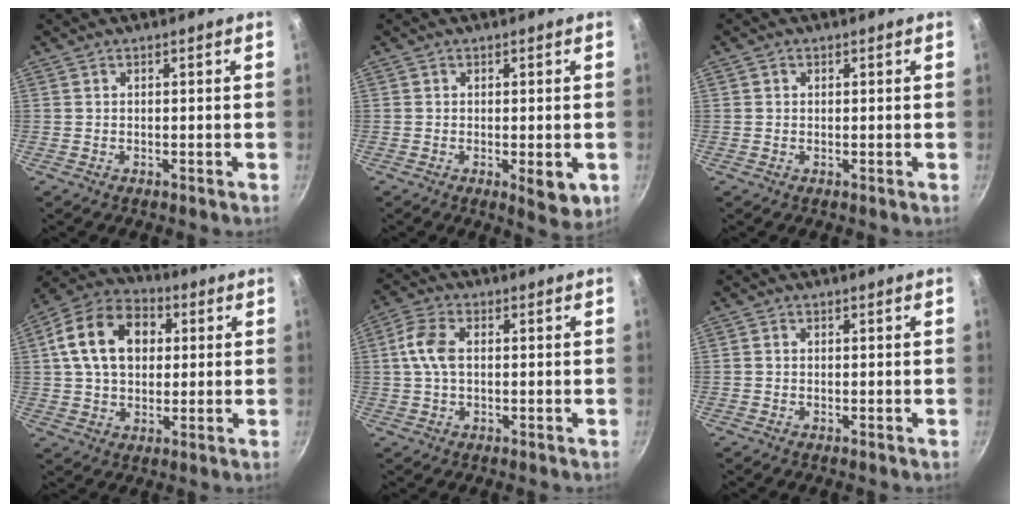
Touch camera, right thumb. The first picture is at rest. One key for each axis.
{"total": 5.1, "fx": -1.1, "fy": 2.2, "fz": 4.5, "tx": -0.054, "ty": -0.007, "tz": -0.011}
{"total": 0.8, "fx": 0.2, "fy": 0.7, "fz": 0.2, "tx": 0.000, "ty": 0.002, "tz": 0.000}
{"total": 15.6, "fx": 3.3, "fy": 11.2, "fz": 10.4, "tx": -0.157, "ty": 0.020, "tz": 0.043}
{"total": 6.2, "fx": 0.5, "fy": 3.8, "fz": 4.9, "tx": -0.101, "ty": 0.016, "tz": 0.005}
{"total": 0.5, "fx": -0.1, "fy": 0.5, "fz": 0.2, "tx": -0.002, "ty": 0.002, "tz": -0.004}